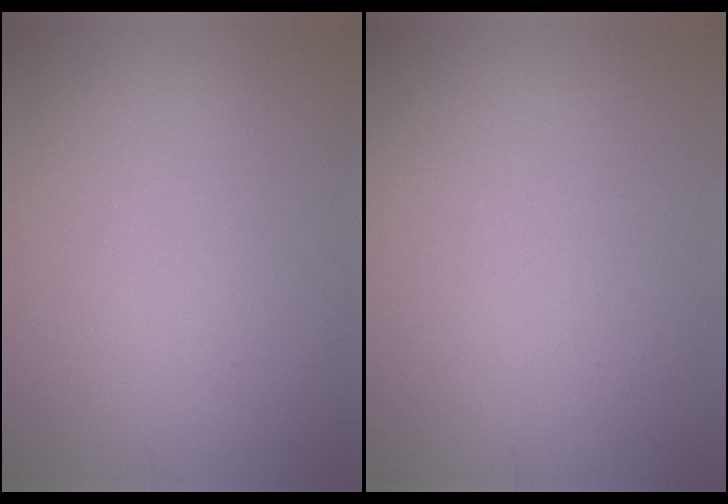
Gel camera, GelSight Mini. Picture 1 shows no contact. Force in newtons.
{"total": 0.0}